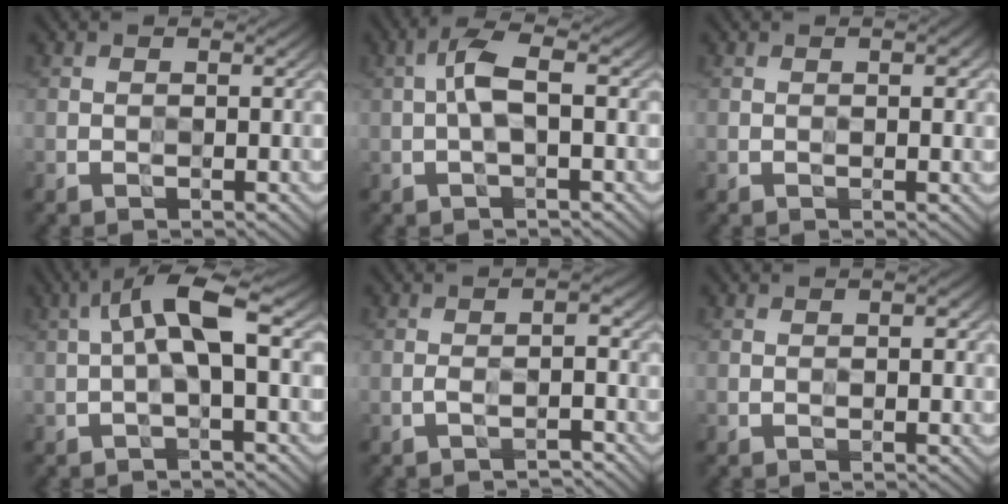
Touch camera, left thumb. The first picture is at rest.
{"total": 3.7, "force": [0.1, 0.9, 3.6], "torque": [-0.080, 0.014, -0.006]}
{"total": 1.4, "force": [0.4, 0.2, 1.3], "torque": [-0.021, 0.000, 0.006]}
{"total": 6.4, "force": [0.7, 1.5, 6.1], "torque": [-0.116, 0.025, -0.001]}
{"total": 2.0, "force": [-1.4, 0.3, 1.5], "torque": [-0.029, 0.008, -0.031]}
{"total": 1.1, "force": [0.1, 0.3, 1.0], "torque": [-0.018, 0.002, 0.001]}